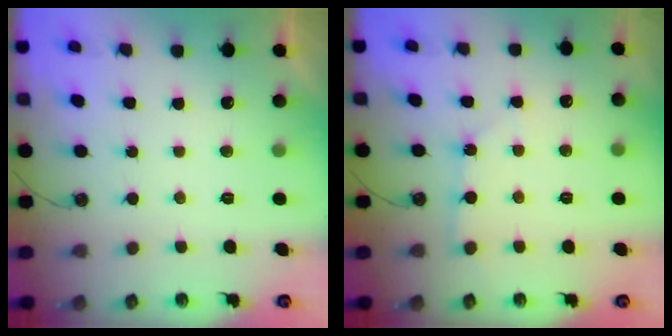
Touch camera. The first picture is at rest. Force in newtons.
{"total": 2.0, "press": 2.0, "slide": 0.3}